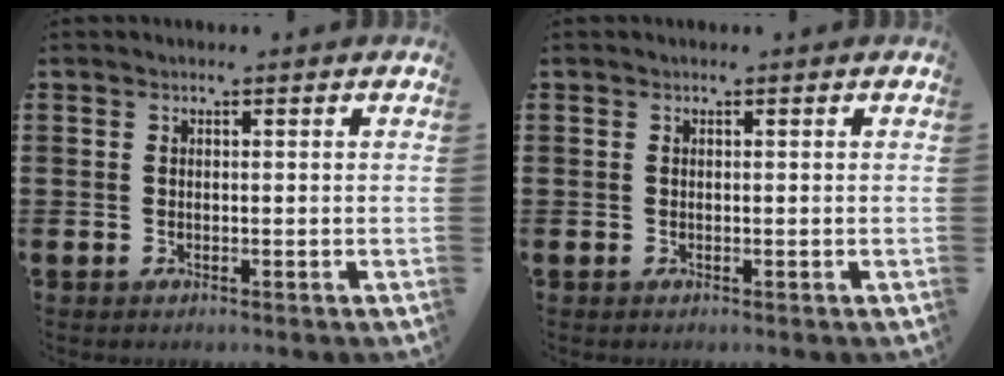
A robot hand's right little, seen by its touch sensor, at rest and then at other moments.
{"total": 0.0}